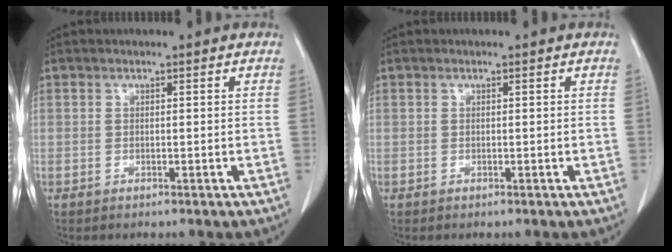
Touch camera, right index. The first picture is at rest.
{"total": 0.0}